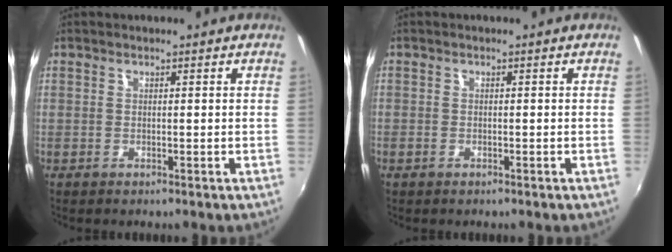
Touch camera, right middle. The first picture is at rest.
{"total": 0.7, "force": [-0.6, 0.3, -0.2], "torque": [0.003, 0.001, -0.012]}